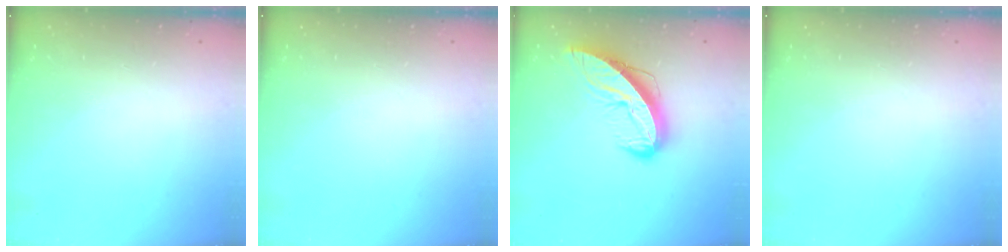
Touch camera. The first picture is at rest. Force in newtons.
{"total": 0.0}
{"total": 11.9, "press": 11.8, "slide": 0.9}
{"total": 0.0}